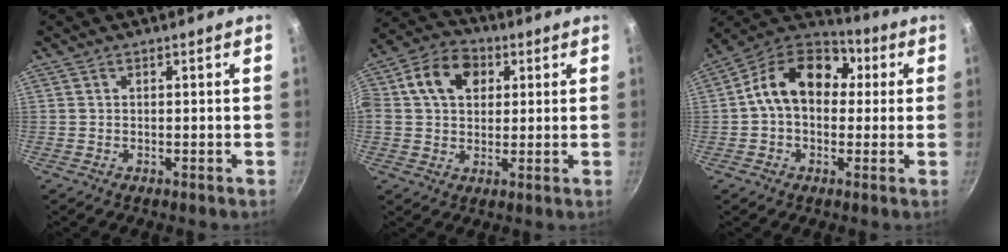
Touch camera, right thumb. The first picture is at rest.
{"total": 12.0, "force": [3.1, 9.1, 7.3], "torque": [-0.114, 0.018, 0.031]}
{"total": 16.0, "force": [2.4, 11.7, 10.7], "torque": [-0.139, 0.032, 0.018]}